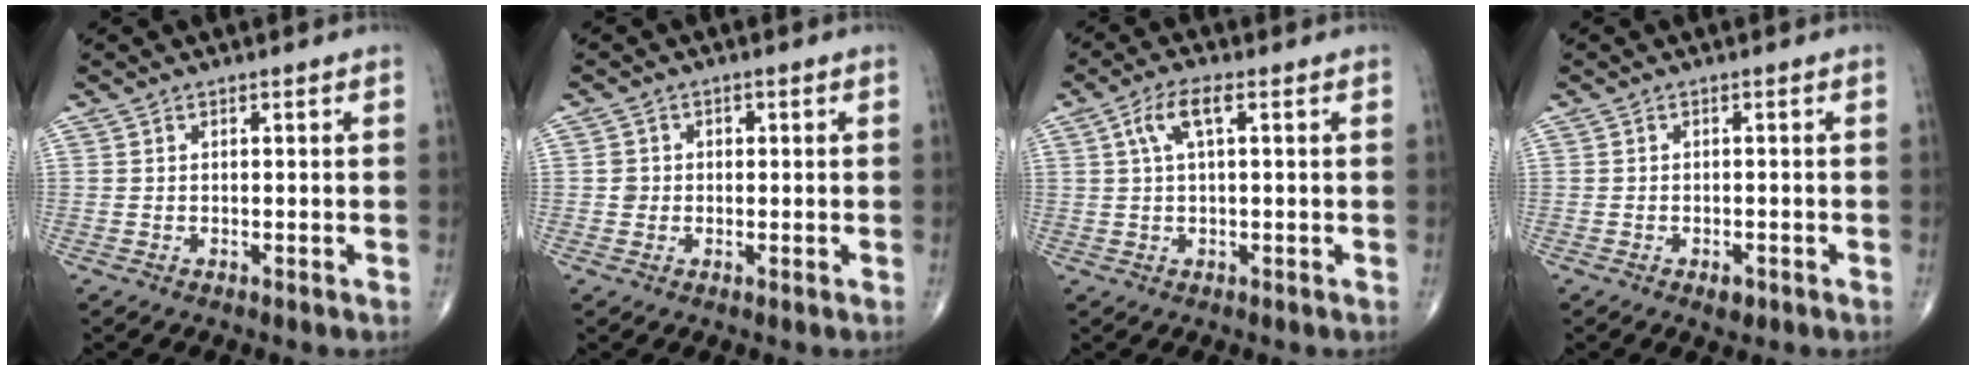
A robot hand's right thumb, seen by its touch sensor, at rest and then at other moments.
{"total": 2.2, "force": [-0.1, 2.2, 0.4], "torque": [0.008, 0.006, -0.003]}
{"total": 5.2, "force": [1.6, 1.7, 4.7], "torque": [-0.106, 0.014, 0.032]}
{"total": 1.8, "force": [-1.0, 0.9, 1.2], "torque": [-0.017, 0.000, -0.014]}